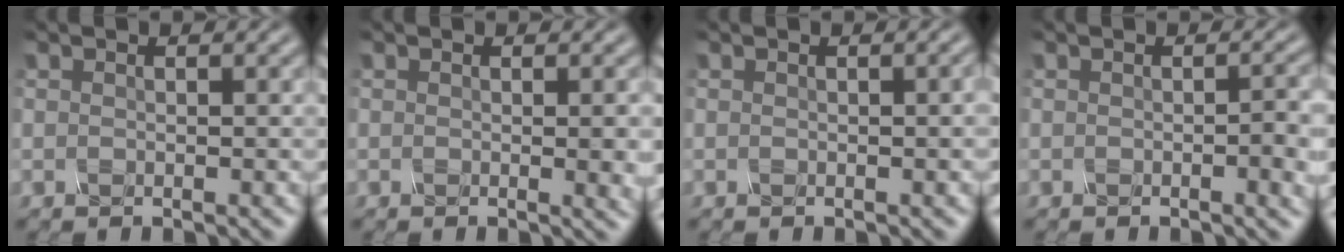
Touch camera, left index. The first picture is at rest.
{"total": 2.0, "force": [0.0, 0.4, 1.9], "torque": [-0.020, -0.003, -0.002]}
{"total": 1.2, "force": [0.0, 0.3, 1.1], "torque": [-0.011, 0.006, 0.000]}
{"total": 2.4, "force": [-0.3, 0.5, 2.4], "torque": [-0.031, 0.000, -0.004]}